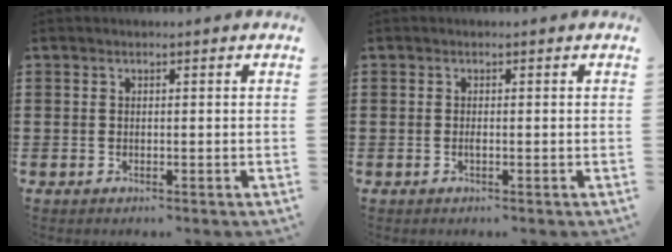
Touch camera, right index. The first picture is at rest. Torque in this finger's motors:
{"motor_torque": [0.80, 1.34, 0.10, 0.00]}